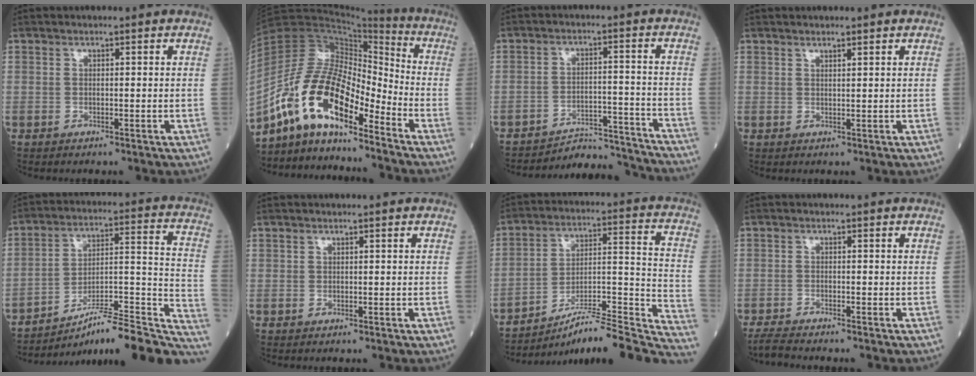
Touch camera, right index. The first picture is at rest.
{"total": 14.6, "force": [-9.9, 4.3, 9.8], "torque": [-0.194, 0.028, -0.182]}
{"total": 9.7, "force": [-9.6, 0.0, -1.1], "torque": [0.018, 0.029, -0.141]}
{"total": 1.0, "force": [0.9, -0.1, 0.5], "torque": [-0.010, -0.003, 0.017]}
{"total": 21.2, "force": [-17.5, 1.8, 11.8], "torque": [-0.108, 0.033, -0.262]}
{"total": 0.0}
{"total": 23.5, "force": [-20.9, 0.5, 10.8], "torque": [-0.101, 0.017, -0.308]}
{"total": 3.9, "force": [-3.6, -0.4, 1.6], "torque": [-0.027, -0.012, -0.061]}